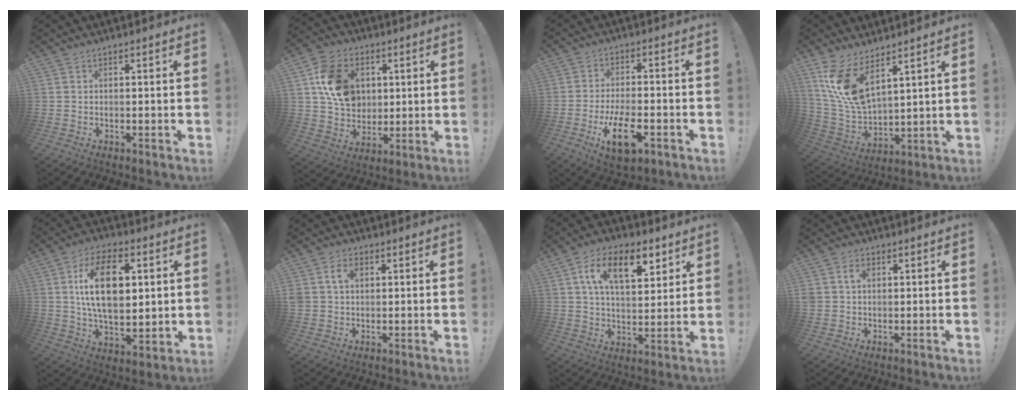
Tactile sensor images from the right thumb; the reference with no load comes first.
{"total": 16.1, "force": [3.7, 13.0, 8.9], "torque": [-0.128, -0.002, 0.081]}
{"total": 12.2, "force": [-5.8, 5.5, 9.2], "torque": [-0.154, 0.017, -0.100]}
{"total": 13.9, "force": [8.8, 5.5, 9.3], "torque": [-0.199, -0.061, 0.164]}
{"total": 19.4, "force": [4.1, 11.3, 15.2], "torque": [-0.266, -0.002, 0.062]}
{"total": 5.9, "force": [1.8, 4.3, 3.6], "torque": [-0.071, 0.009, 0.032]}
{"total": 15.3, "force": [6.7, 7.6, 11.4], "torque": [-0.185, -0.007, 0.116]}
{"total": 3.7, "force": [1.1, 2.8, 2.2], "torque": [-0.035, 0.006, 0.018]}